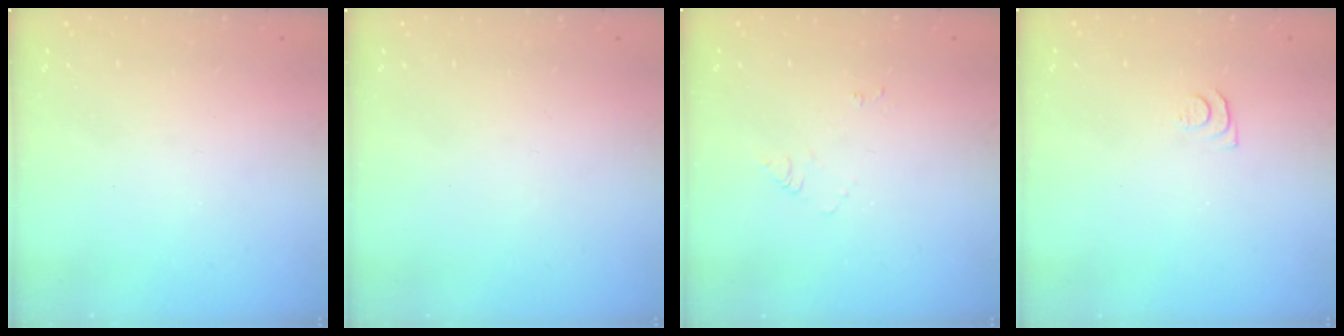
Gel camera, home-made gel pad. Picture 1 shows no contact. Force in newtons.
{"total": 1.6, "press": 1.6, "slide": 0.1}
{"total": 6.0, "press": 6.0, "slide": 0.7}
{"total": 4.4, "press": 4.4, "slide": 0.6}